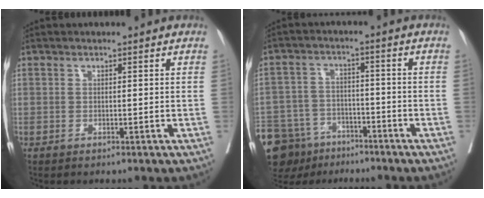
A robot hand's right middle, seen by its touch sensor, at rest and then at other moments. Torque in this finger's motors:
{"motor_torque": [1.14, -1.00, 1.05, 0.21]}